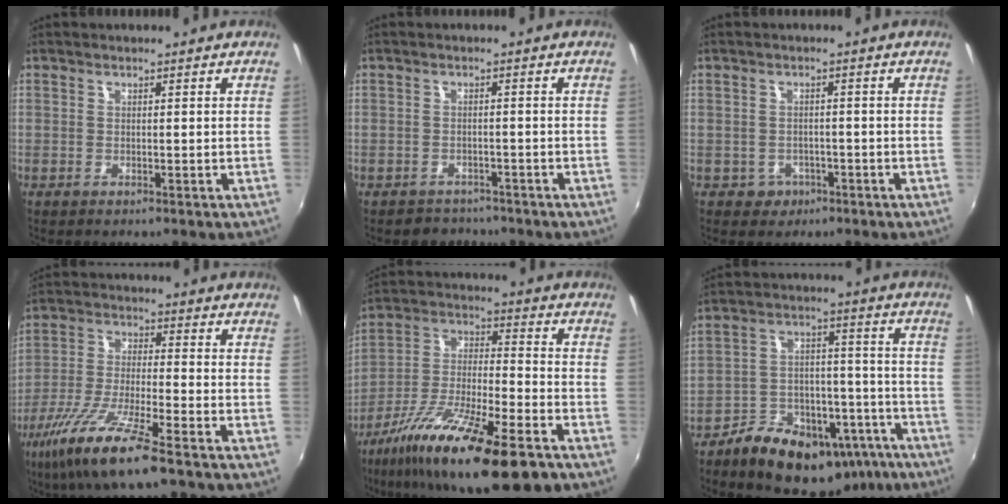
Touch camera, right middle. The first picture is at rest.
{"total": 3.9, "force": [-3.3, 2.1, 0.0], "torque": [-0.011, 0.001, -0.051]}
{"total": 3.7, "force": [-1.7, 3.2, 0.6], "torque": [-0.022, 0.003, -0.022]}
{"total": 13.9, "force": [-8.9, 1.8, 10.6], "torque": [-0.221, -0.034, -0.169]}
{"total": 22.2, "force": [-13.8, 4.6, 16.8], "torque": [-0.300, -0.035, -0.242]}
{"total": 23.1, "force": [-15.6, 12.2, 11.9], "torque": [-0.202, 0.026, -0.196]}